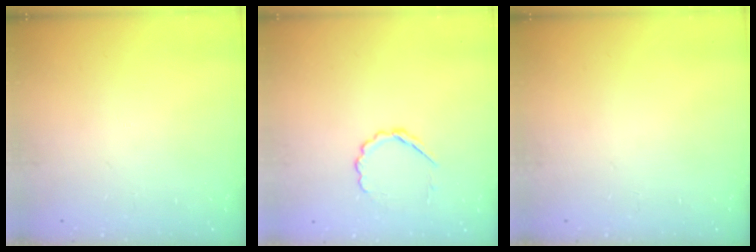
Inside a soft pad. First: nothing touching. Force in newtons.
{"total": 4.1, "press": 3.8, "slide": 1.4}
{"total": 0.0}